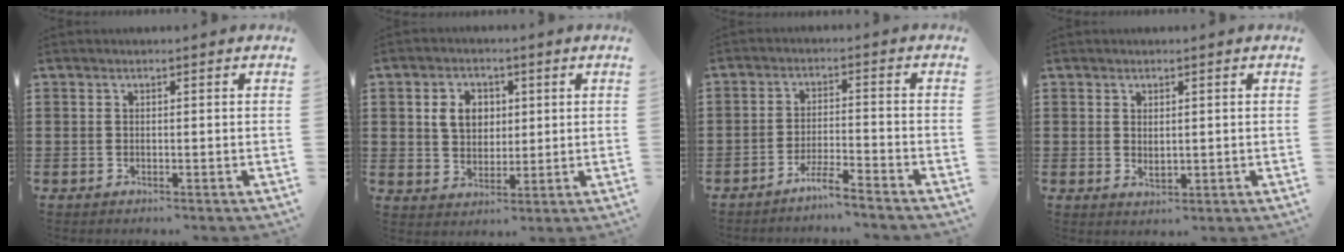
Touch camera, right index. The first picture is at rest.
{"total": 5.3, "force": [1.3, 4.1, 3.0], "torque": [-0.073, 0.015, 0.022]}
{"total": 4.2, "force": [-3.9, -0.4, 1.6], "torque": [-0.044, -0.005, -0.081]}
{"total": 1.5, "force": [0.4, 0.8, 1.2], "torque": [-0.023, 0.003, 0.006]}